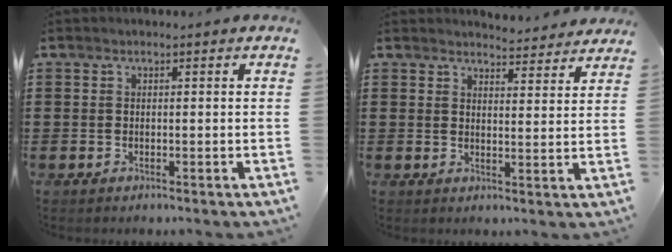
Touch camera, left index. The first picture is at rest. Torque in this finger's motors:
{"motor_torque": [0.87, -1.26, 0.14, 0.01]}